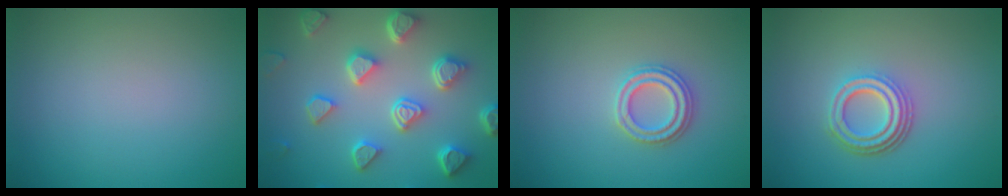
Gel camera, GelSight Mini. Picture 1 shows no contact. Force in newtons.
{"total": 6.7, "press": 5.3, "slide": 4.1}
{"total": 2.4, "press": 2.4, "slide": 0.2}
{"total": 4.1, "press": 3.1, "slide": 2.7}